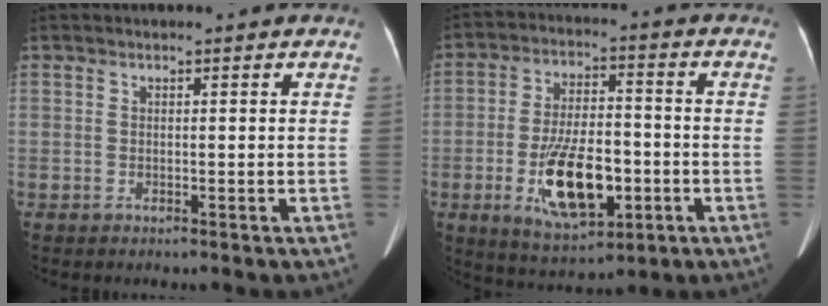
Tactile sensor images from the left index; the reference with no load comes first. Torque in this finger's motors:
{"motor_torque": [1.72, 0.42, 0.82, 0.21]}